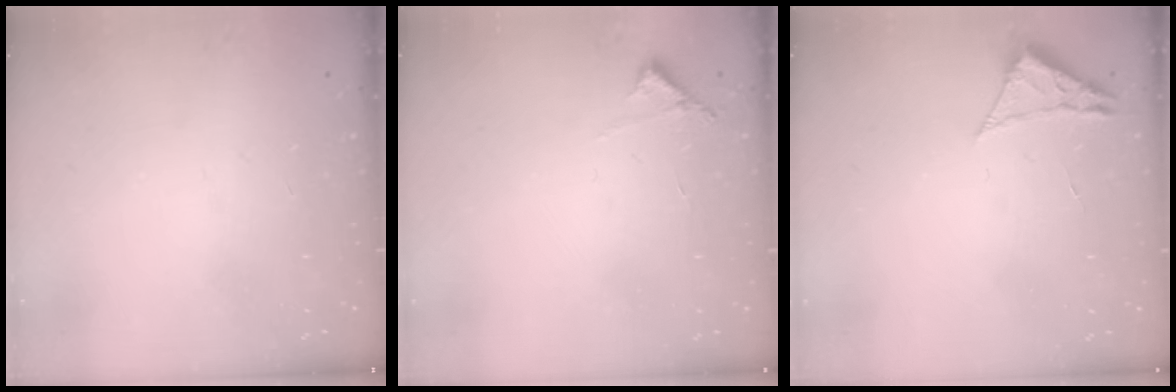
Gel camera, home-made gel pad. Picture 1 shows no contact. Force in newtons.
{"total": 4.3, "press": 4.3, "slide": 0.2}
{"total": 2.3, "press": 2.3, "slide": 0.4}